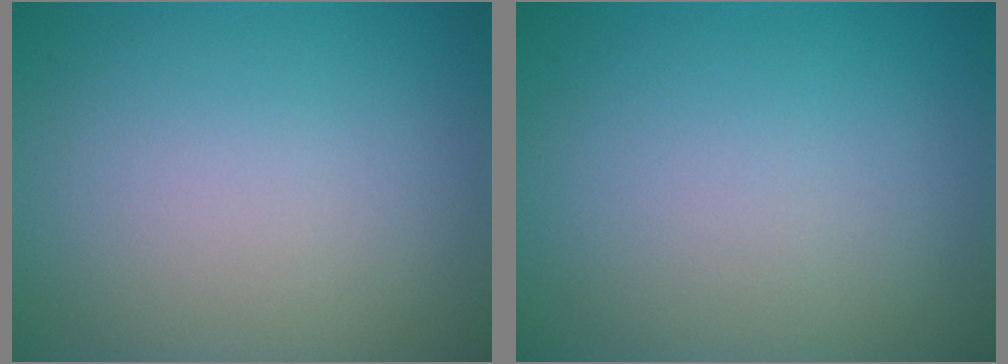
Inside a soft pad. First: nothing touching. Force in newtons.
{"total": 0.0}